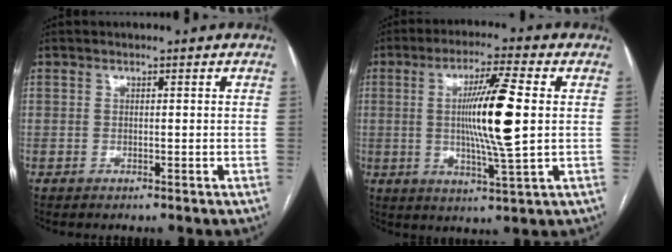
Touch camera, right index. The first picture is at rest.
{"total": 11.9, "force": [1.0, -0.1, 11.9], "torque": [-0.215, -0.006, 0.018]}